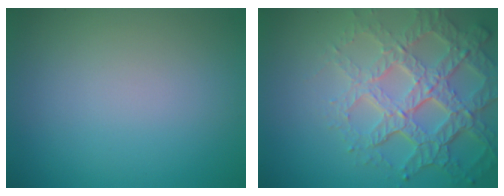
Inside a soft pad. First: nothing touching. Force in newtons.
{"total": 7.4, "press": 5.3, "slide": 5.2}